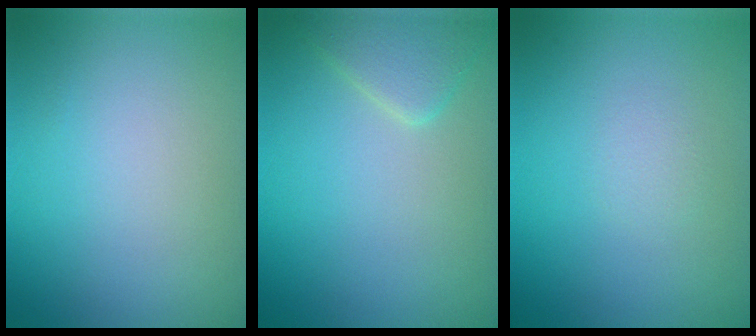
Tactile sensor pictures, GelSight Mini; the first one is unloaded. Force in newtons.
{"total": 2.3, "press": 2.3, "slide": 0.1}
{"total": 0.8, "press": 0.8, "slide": 0.1}